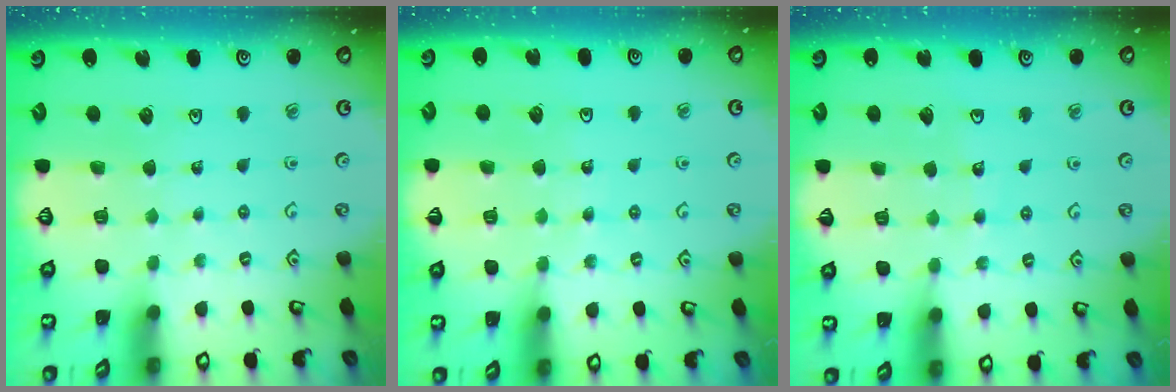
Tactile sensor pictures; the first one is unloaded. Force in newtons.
{"total": 6.8, "press": 6.8, "slide": 0.7}
{"total": 5.1, "press": 5.1, "slide": 0.7}